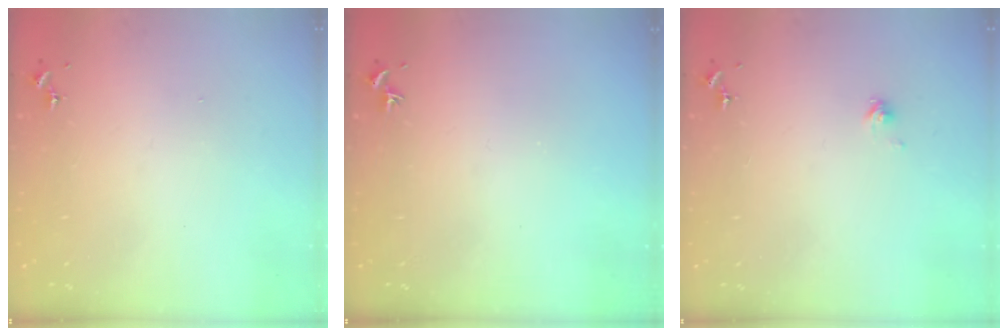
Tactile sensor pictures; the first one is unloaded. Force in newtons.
{"total": 0.0}
{"total": 2.1, "press": 2.1, "slide": 0.2}